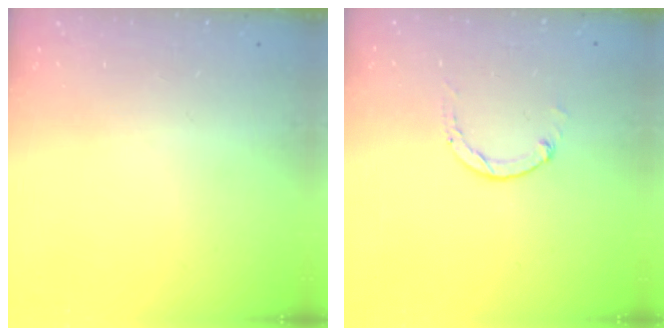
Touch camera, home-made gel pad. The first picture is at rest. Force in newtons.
{"total": 1.2, "press": 1.2, "slide": 0.3}